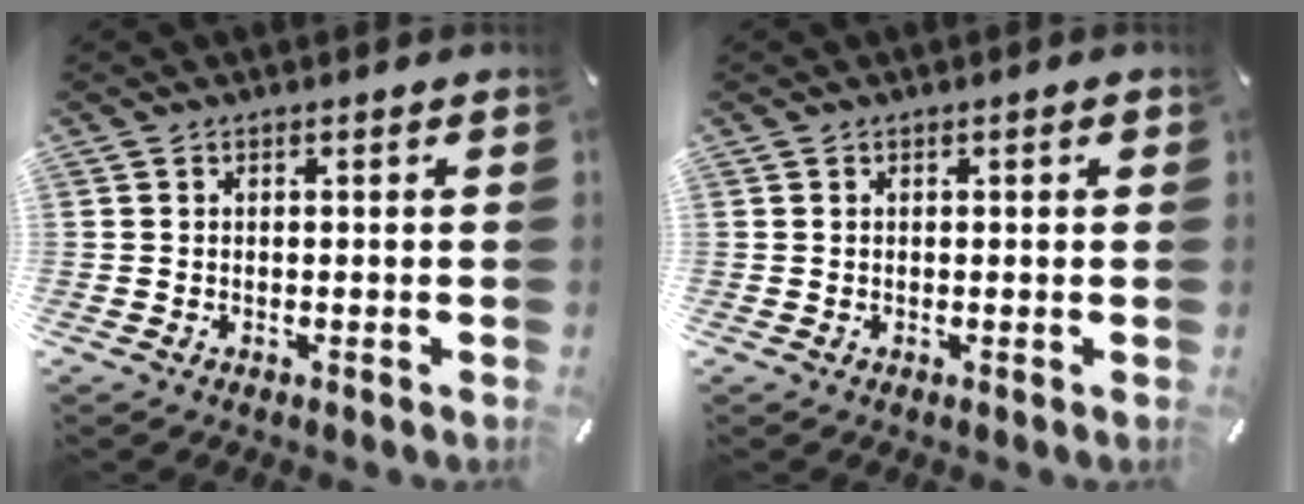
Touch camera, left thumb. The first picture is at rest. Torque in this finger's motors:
{"motor_torque": [-0.19, -0.14, 0.03, 0.14, -0.05]}